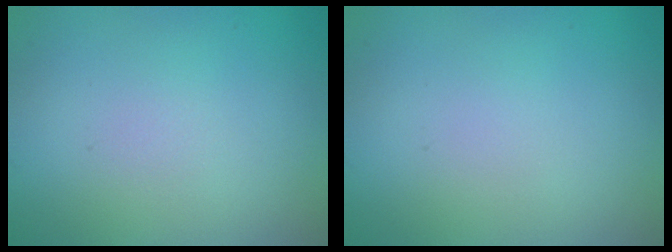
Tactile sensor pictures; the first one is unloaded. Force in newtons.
{"total": 0.0}